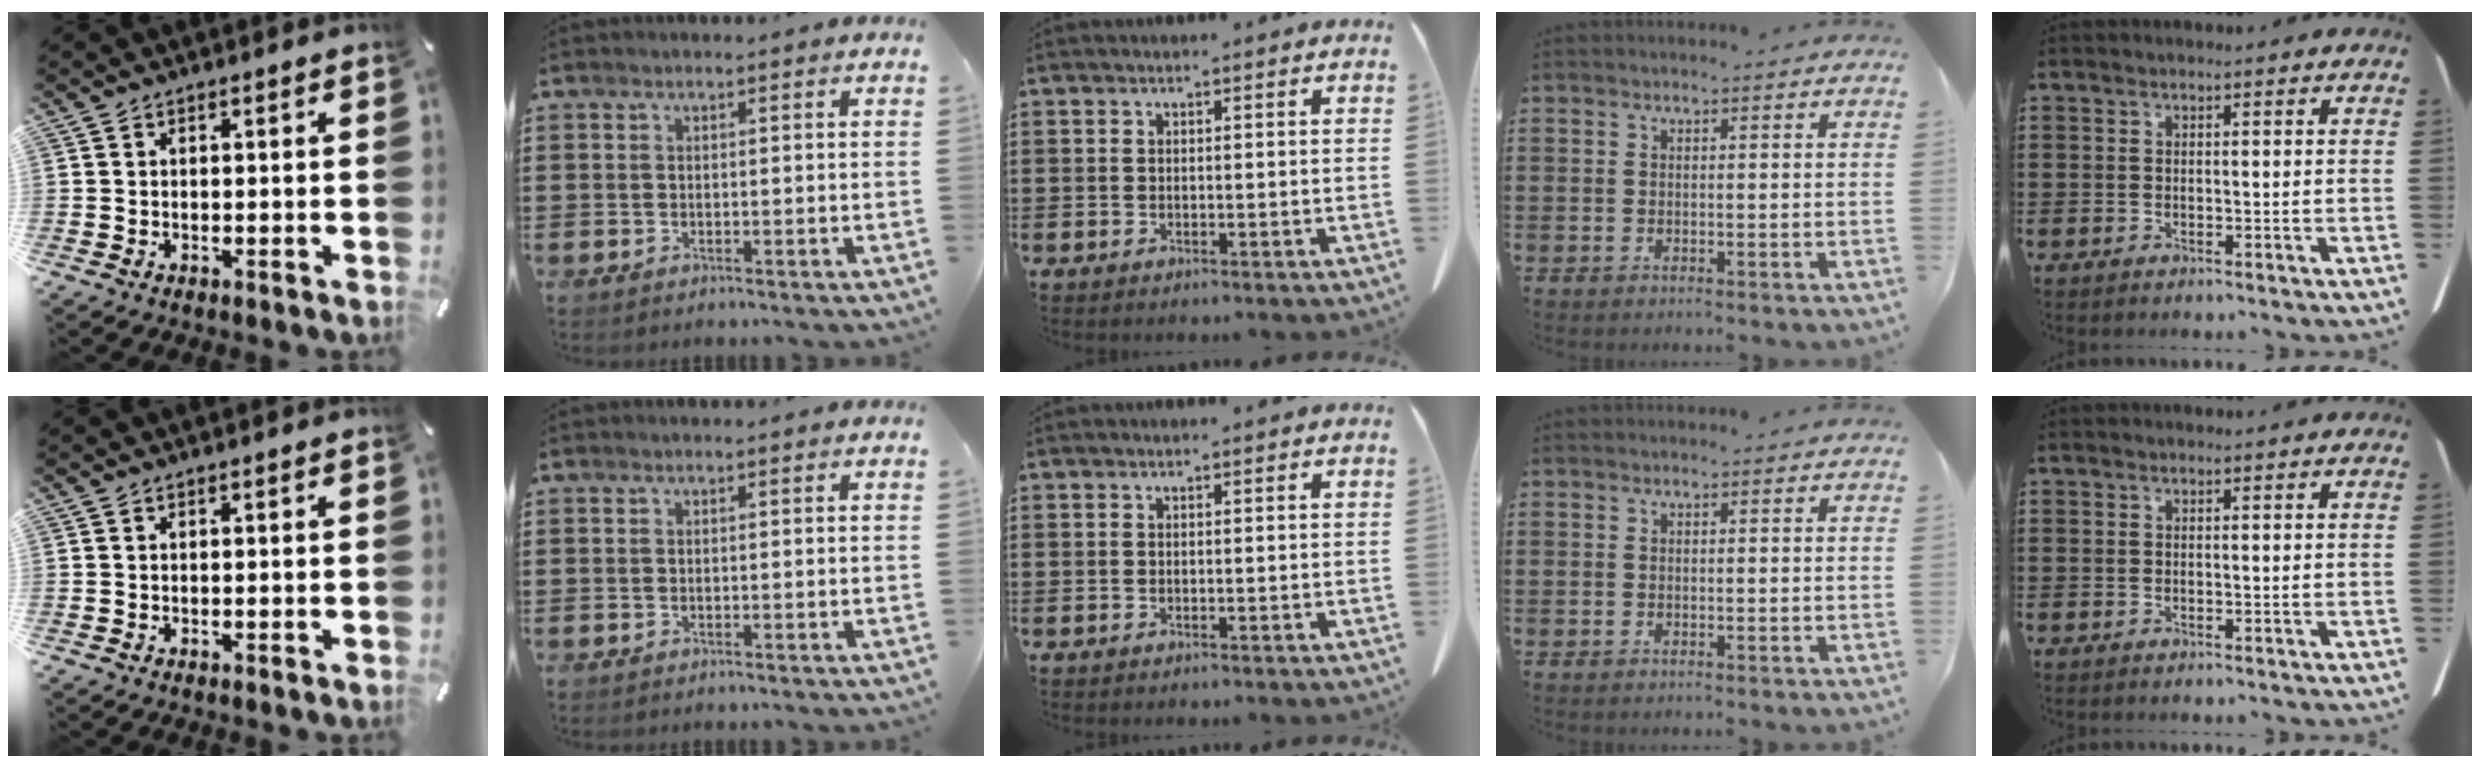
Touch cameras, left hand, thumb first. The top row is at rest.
{}